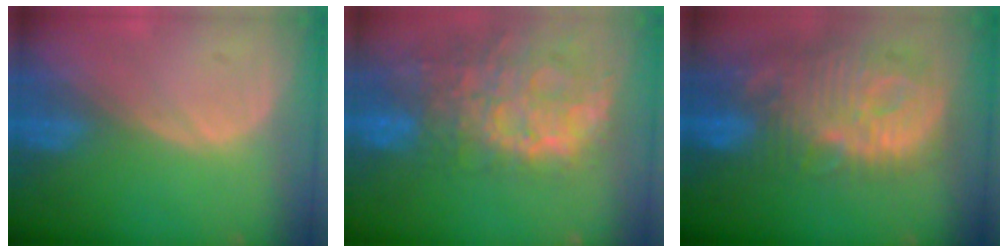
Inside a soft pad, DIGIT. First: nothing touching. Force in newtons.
{"total": 13.8, "press": 11.2, "slide": 8.0}
{"total": 13.8, "press": 12.0, "slide": 6.7}